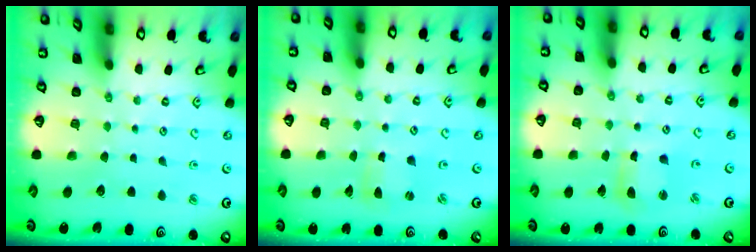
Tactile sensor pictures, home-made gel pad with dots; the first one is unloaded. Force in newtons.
{"total": 1.5, "press": 1.4, "slide": 0.2}
{"total": 6.1, "press": 6.1, "slide": 0.7}